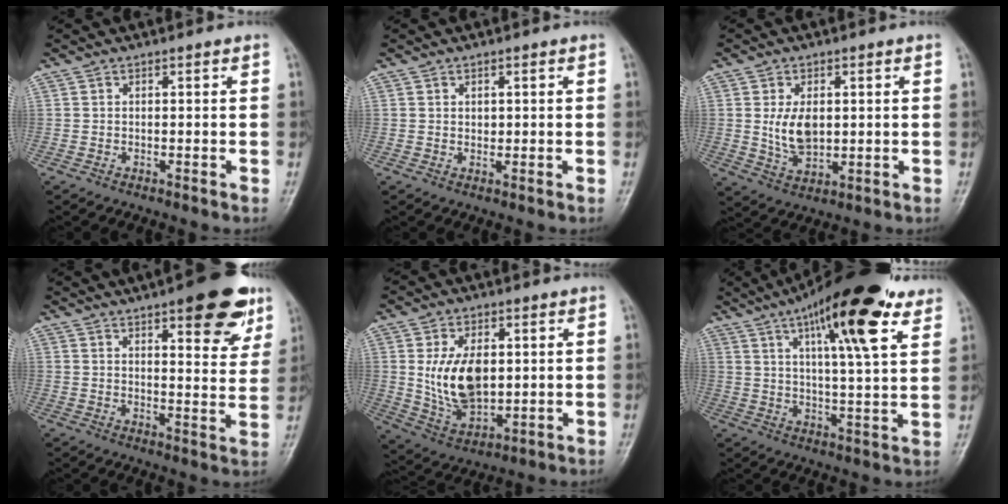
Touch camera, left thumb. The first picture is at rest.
{"total": 1.3, "force": [0.4, 1.0, 0.7], "torque": [-0.006, -0.002, 0.008]}
{"total": 7.2, "force": [0.8, 4.5, 5.6], "torque": [-0.089, -0.010, 0.024]}
{"total": 14.5, "force": [8.4, 4.8, 10.8], "torque": [-0.098, -0.036, 0.108]}
{"total": 12.5, "force": [1.4, 7.7, 9.8], "torque": [-0.155, -0.015, 0.039]}
{"total": 19.7, "force": [10.9, 4.7, 15.7], "torque": [-0.222, -0.025, 0.165]}